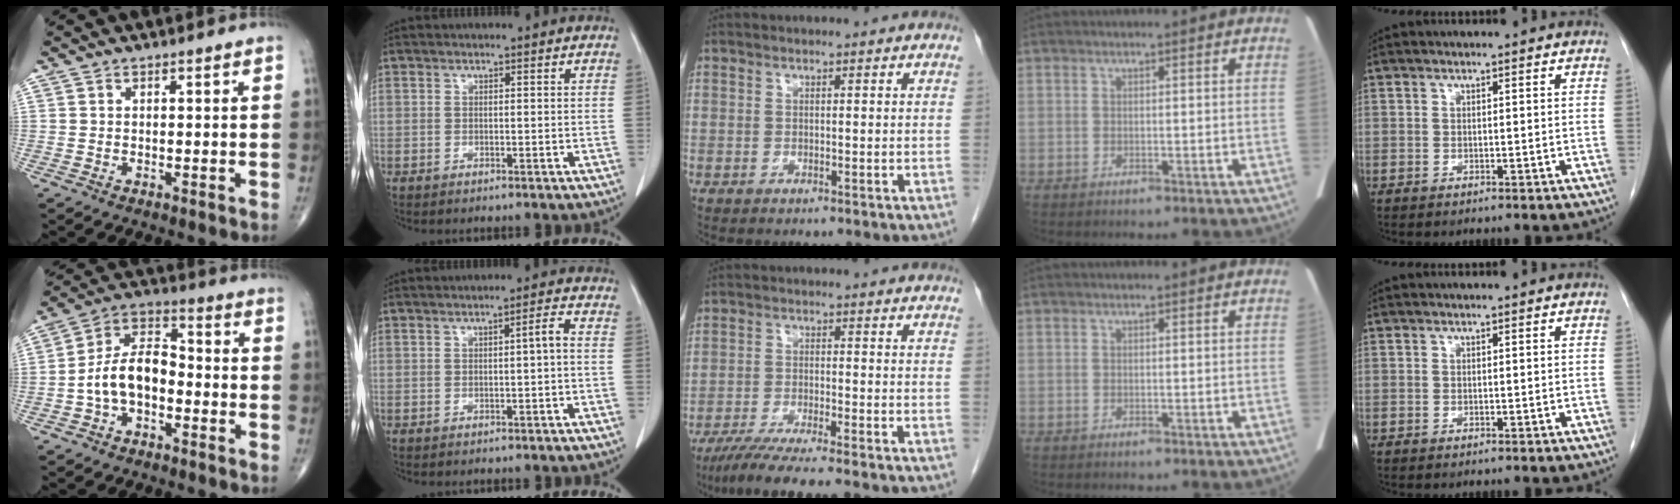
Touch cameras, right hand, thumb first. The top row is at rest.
{"thumb": {"total": 10.8, "force": [-2.6, 6.4, 8.3], "torque": [-0.143, 0.045, -0.058]}, "index": {"total": 1.7, "force": [-0.2, -0.2, 1.7], "torque": [-0.025, 0.003, -0.004]}, "middle": {"total": 8.8, "force": [-7.2, -0.4, 5.1], "torque": [-0.076, -0.024, -0.118]}}